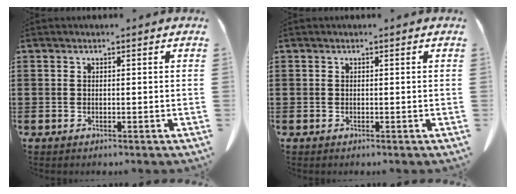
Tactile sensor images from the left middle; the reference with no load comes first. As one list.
[{"total": 0.0}]